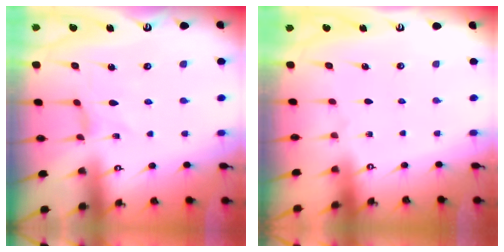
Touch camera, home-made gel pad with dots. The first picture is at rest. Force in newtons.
{"total": 0.0}